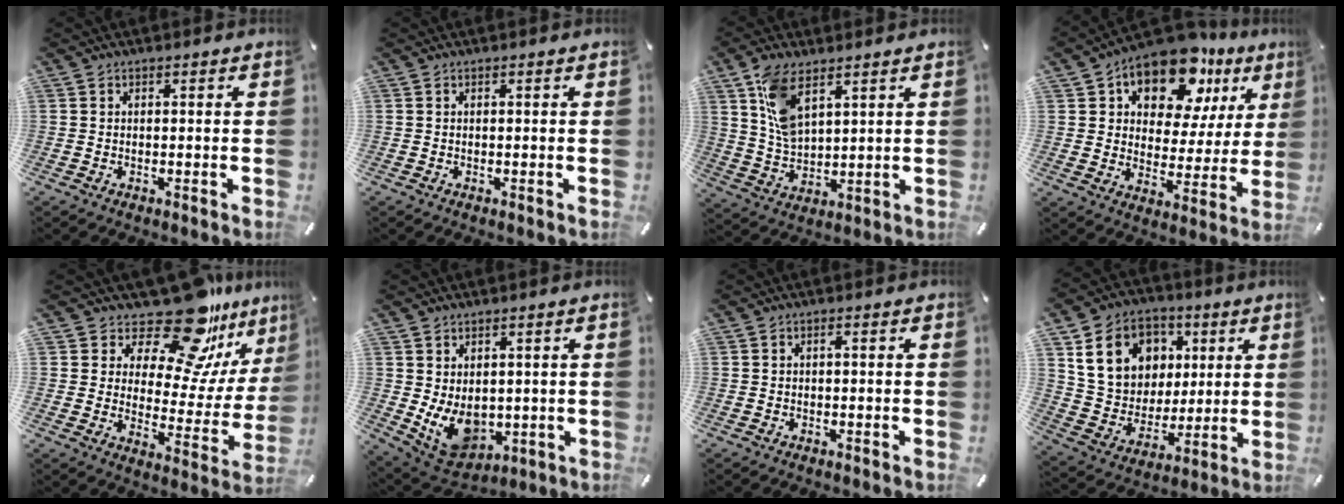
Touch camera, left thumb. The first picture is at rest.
{"total": 0.0}
{"total": 9.8, "force": [5.6, 4.8, 6.4], "torque": [-0.152, -0.017, 0.104]}
{"total": 15.1, "force": [10.1, 8.4, 7.5], "torque": [-0.121, -0.069, 0.177]}
{"total": 18.1, "force": [15.6, 5.2, 7.6], "torque": [-0.124, -0.140, 0.263]}
{"total": 9.3, "force": [-0.2, 7.6, 5.3], "torque": [-0.103, -0.014, 0.003]}
{"total": 0.8, "force": [-0.1, 0.1, 0.8], "torque": [-0.014, 0.001, -0.002]}
{"total": 16.5, "force": [6.3, 13.8, 6.5], "torque": [-0.111, -0.009, 0.130]}